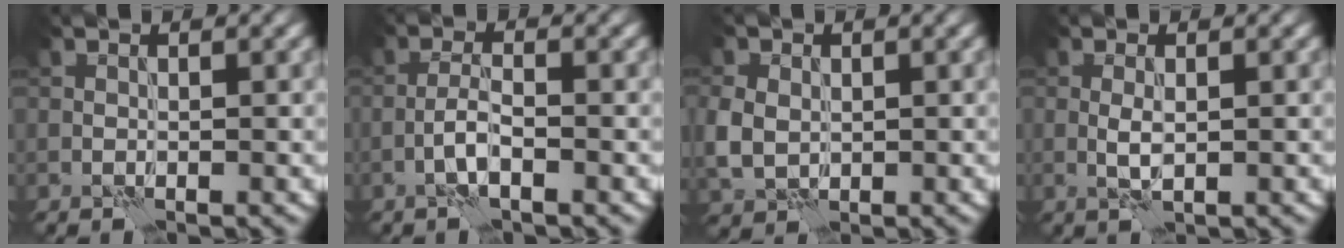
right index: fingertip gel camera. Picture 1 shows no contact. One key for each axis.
{"total": 1.9, "fx": -0.9, "fy": 0.5, "fz": 1.7, "tx": -0.037, "ty": 0.007, "tz": -0.024}
{"total": 3.2, "fx": 0.2, "fy": 2.8, "fz": 1.7, "tx": -0.047, "ty": -0.001, "tz": 0.001}
{"total": 1.4, "fx": 0.2, "fy": 0.6, "fz": 1.3, "tx": -0.030, "ty": -0.002, "tz": 0.003}